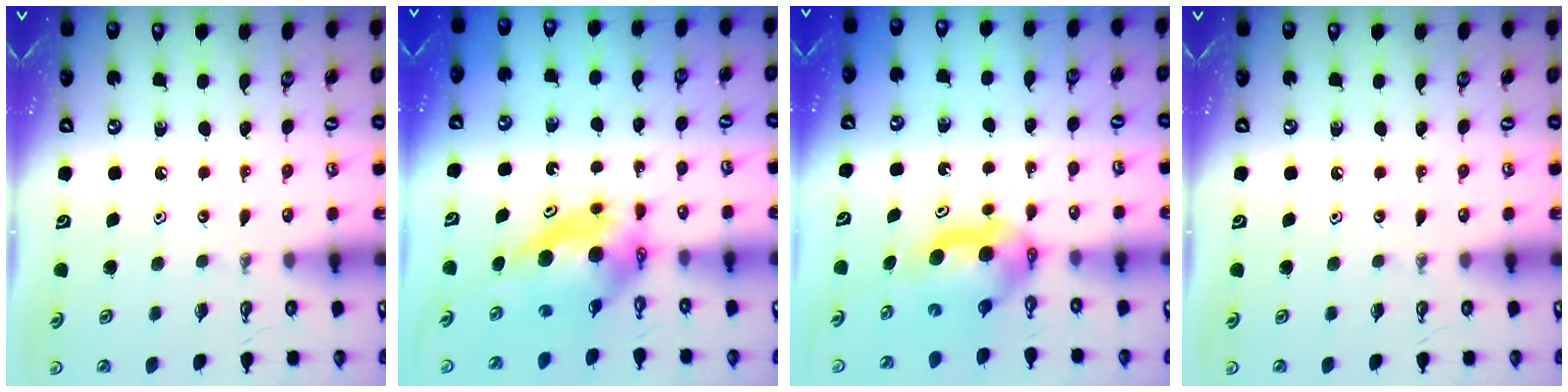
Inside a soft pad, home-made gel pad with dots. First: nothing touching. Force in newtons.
{"total": 6.7, "press": 6.7, "slide": 0.7}
{"total": 6.5, "press": 5.8, "slide": 3.0}
{"total": 0.0}